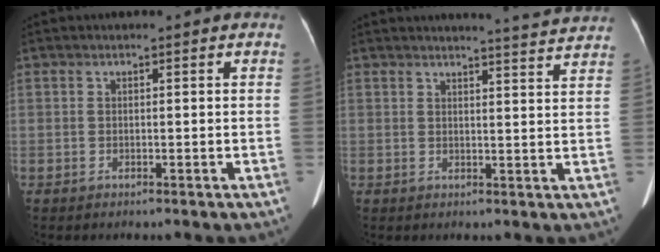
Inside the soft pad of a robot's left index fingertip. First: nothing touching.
{"total": 7.2, "force": [7.0, -1.2, 1.2], "torque": [-0.025, -0.016, 0.074]}